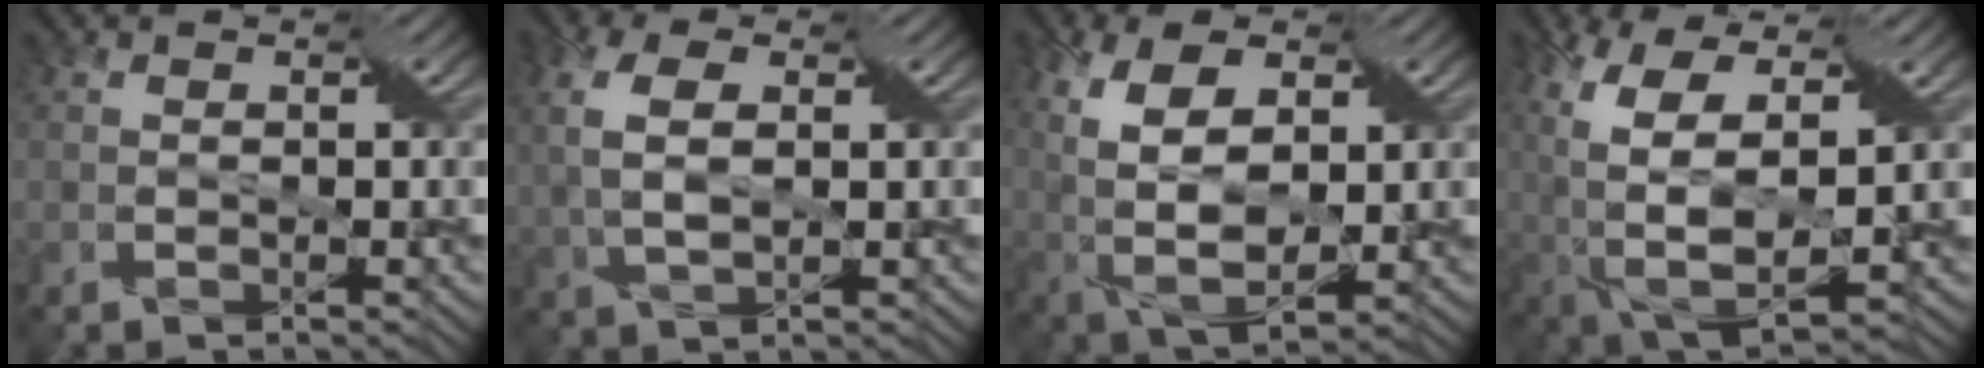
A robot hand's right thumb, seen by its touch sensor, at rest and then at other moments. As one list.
[{"total": 5.9, "force": [1.1, 2.8, 5.1], "torque": [-0.130, 0.011, 0.019]}, {"total": 11.7, "force": [2.1, 6.4, 9.6], "torque": [-0.226, -0.003, 0.040]}, {"total": 15.0, "force": [2.3, 7.7, 12.6], "torque": [-0.276, -0.020, 0.058]}]